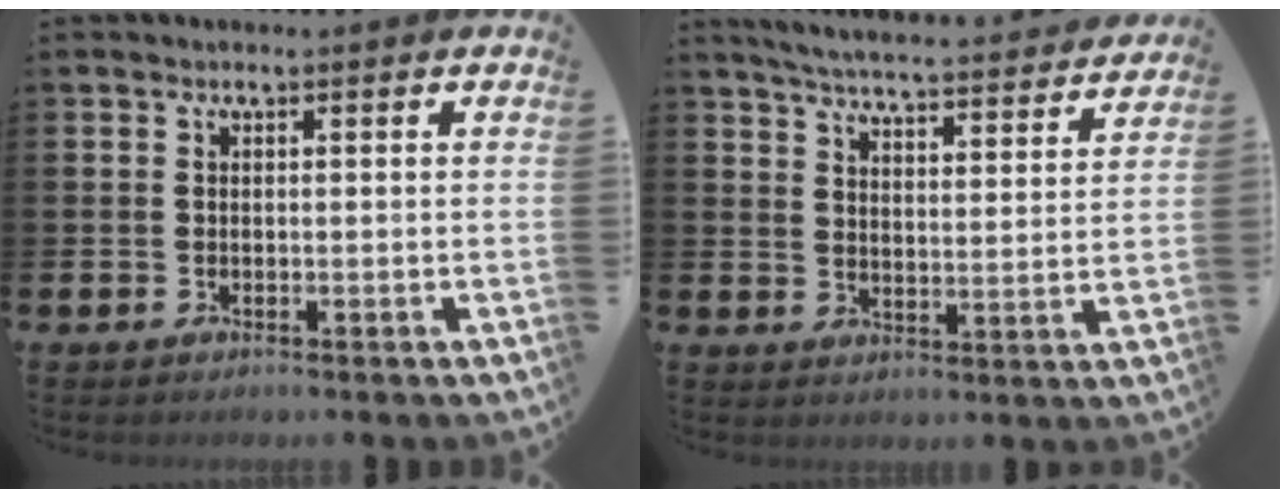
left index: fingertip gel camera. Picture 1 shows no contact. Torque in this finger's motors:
{"motor_torque": [0.73, -1.40, 0.31, 0.05]}